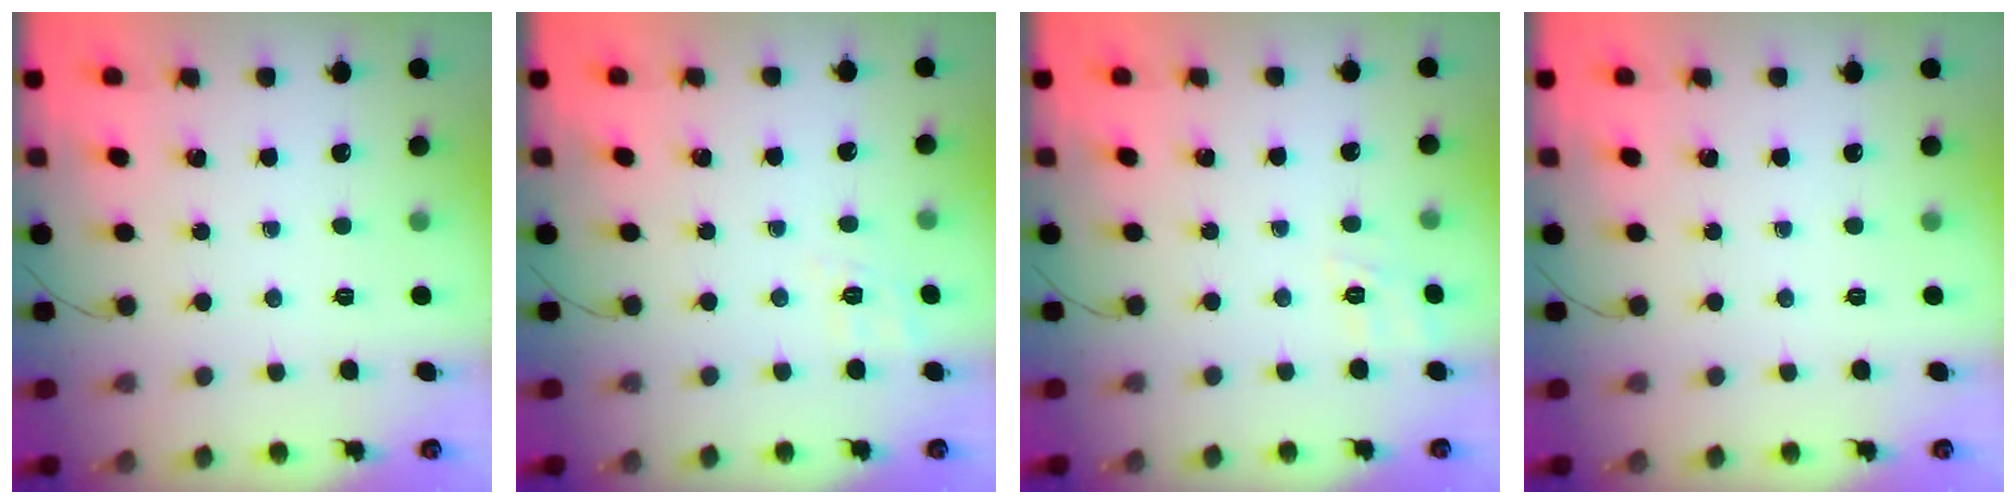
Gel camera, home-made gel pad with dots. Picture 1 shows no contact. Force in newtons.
{"total": 2.0, "press": 0.1, "slide": 2.0}
{"total": 9.1, "press": 8.9, "slide": 2.2}
{"total": 0.0}